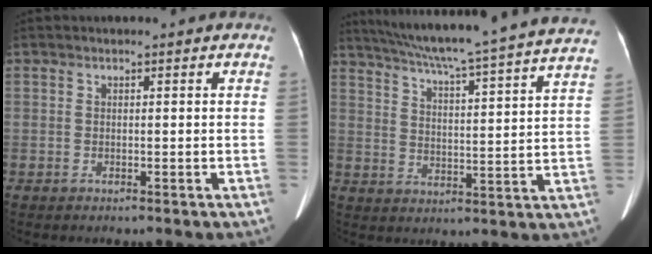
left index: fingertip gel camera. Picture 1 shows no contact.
{"total": 27.6, "force": [24.6, -0.6, 12.4], "torque": [-0.206, -0.041, 0.318]}